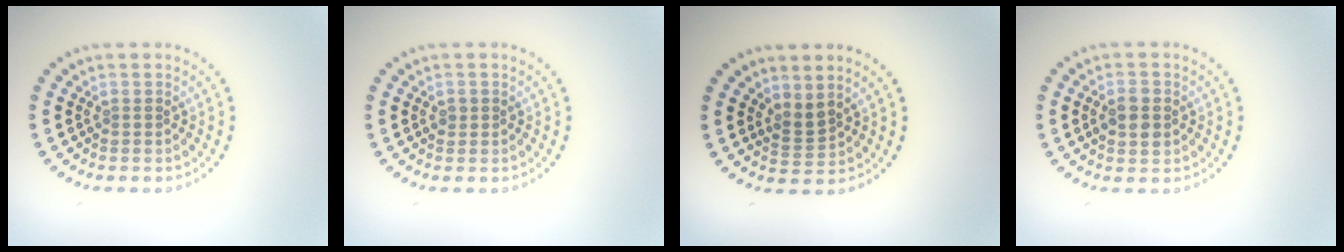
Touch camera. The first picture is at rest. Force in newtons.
{"total": 0.9, "press": 0.9, "slide": 0.0}
{"total": 1.8, "press": 1.3, "slide": 1.2}
{"total": 2.7, "press": 2.7, "slide": 0.1}